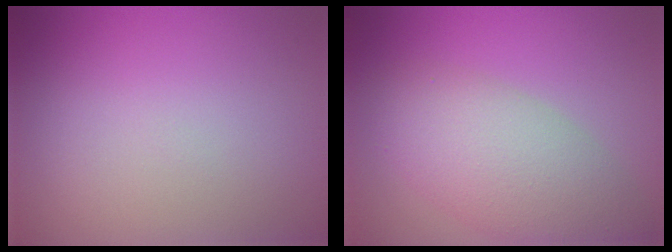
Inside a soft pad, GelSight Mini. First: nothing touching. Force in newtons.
{"total": 6.9, "press": 6.9, "slide": 0.4}